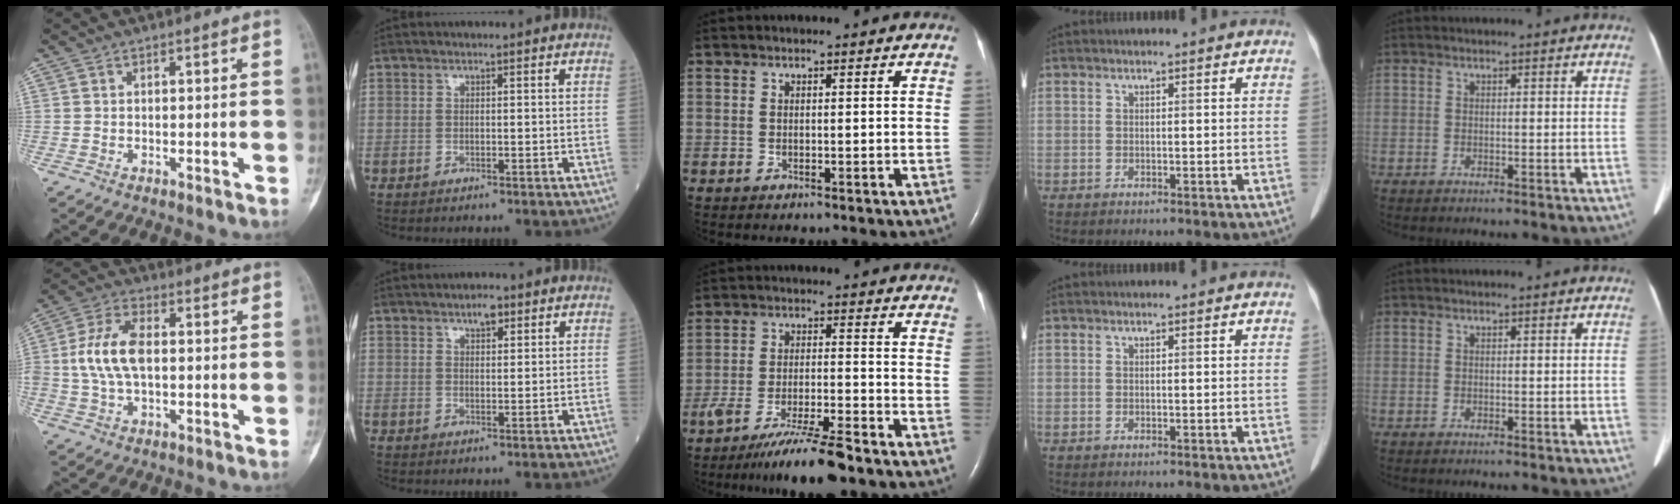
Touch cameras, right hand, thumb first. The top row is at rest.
{"thumb": {"total": 10.5, "force": [0.2, 5.9, 8.6], "torque": [-0.173, 0.018, 0.000]}, "index": {"total": 2.5, "force": [1.6, 1.0, 1.7], "torque": [-0.028, 0.002, 0.025]}, "middle": {"total": 10.1, "force": [-7.9, 0.5, 6.3], "torque": [-0.102, -0.025, -0.133]}}